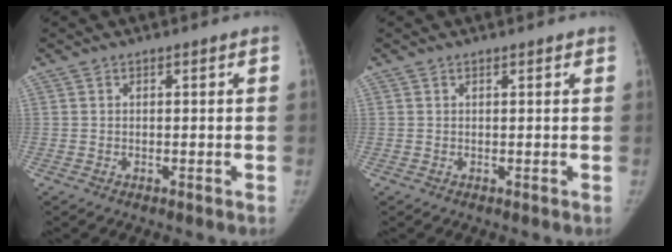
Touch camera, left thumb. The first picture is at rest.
{"total": 0.8, "force": [0.7, 0.2, 0.4], "torque": [-0.005, -0.002, 0.011]}